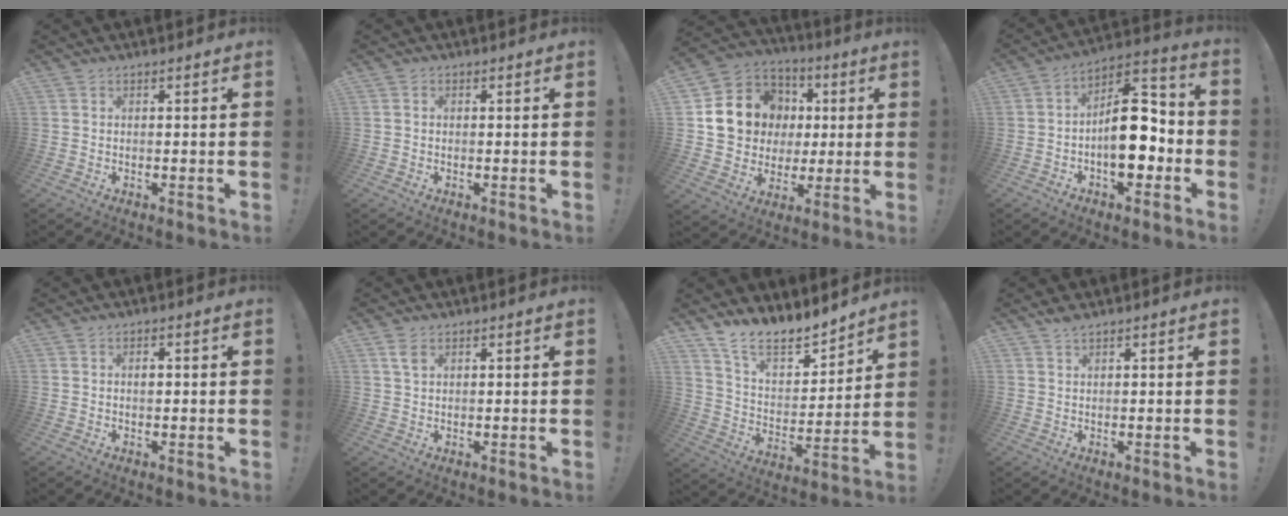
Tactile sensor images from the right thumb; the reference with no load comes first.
{"total": 0.5, "force": [-0.1, 0.5, 0.2], "torque": [-0.011, 0.005, -0.002]}
{"total": 16.9, "force": [3.5, 14.9, 7.1], "torque": [-0.100, 0.003, 0.099]}
{"total": 16.4, "force": [-2.3, 9.2, 13.4], "torque": [-0.189, 0.021, -0.031]}
{"total": 1.2, "force": [0.3, 0.8, 0.8], "torque": [-0.002, -0.002, 0.000]}
{"total": 3.1, "force": [1.6, 1.6, 2.1], "torque": [-0.029, -0.005, 0.026]}
{"total": 12.2, "force": [11.3, 3.1, 3.3], "torque": [-0.070, -0.097, 0.206]}
{"total": 1.8, "force": [1.5, 0.3, 1.0], "torque": [-0.013, -0.005, 0.025]}